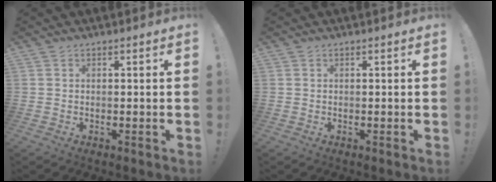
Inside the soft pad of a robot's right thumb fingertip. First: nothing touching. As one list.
[{"total": 0.0}]